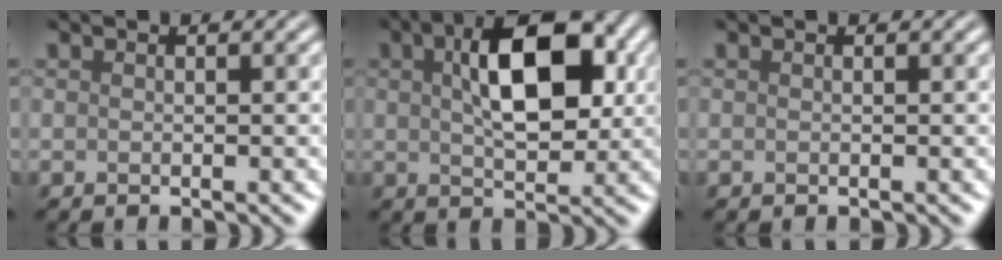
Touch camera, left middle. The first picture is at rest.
{"total": 8.8, "force": [2.2, 4.4, 7.3], "torque": [-0.120, 0.017, 0.033]}
{"total": 0.0}